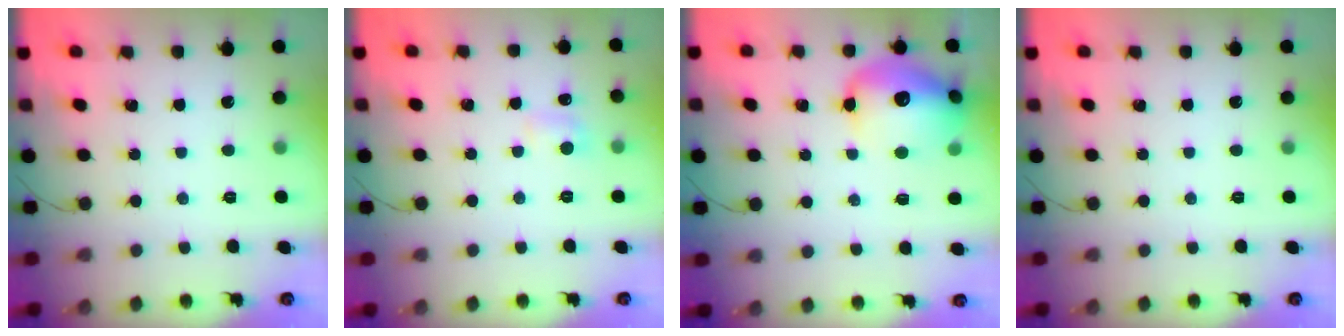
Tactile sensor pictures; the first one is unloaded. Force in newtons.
{"total": 5.7, "press": 5.4, "slide": 1.8}
{"total": 16.7, "press": 16.5, "slide": 2.7}
{"total": 0.0}